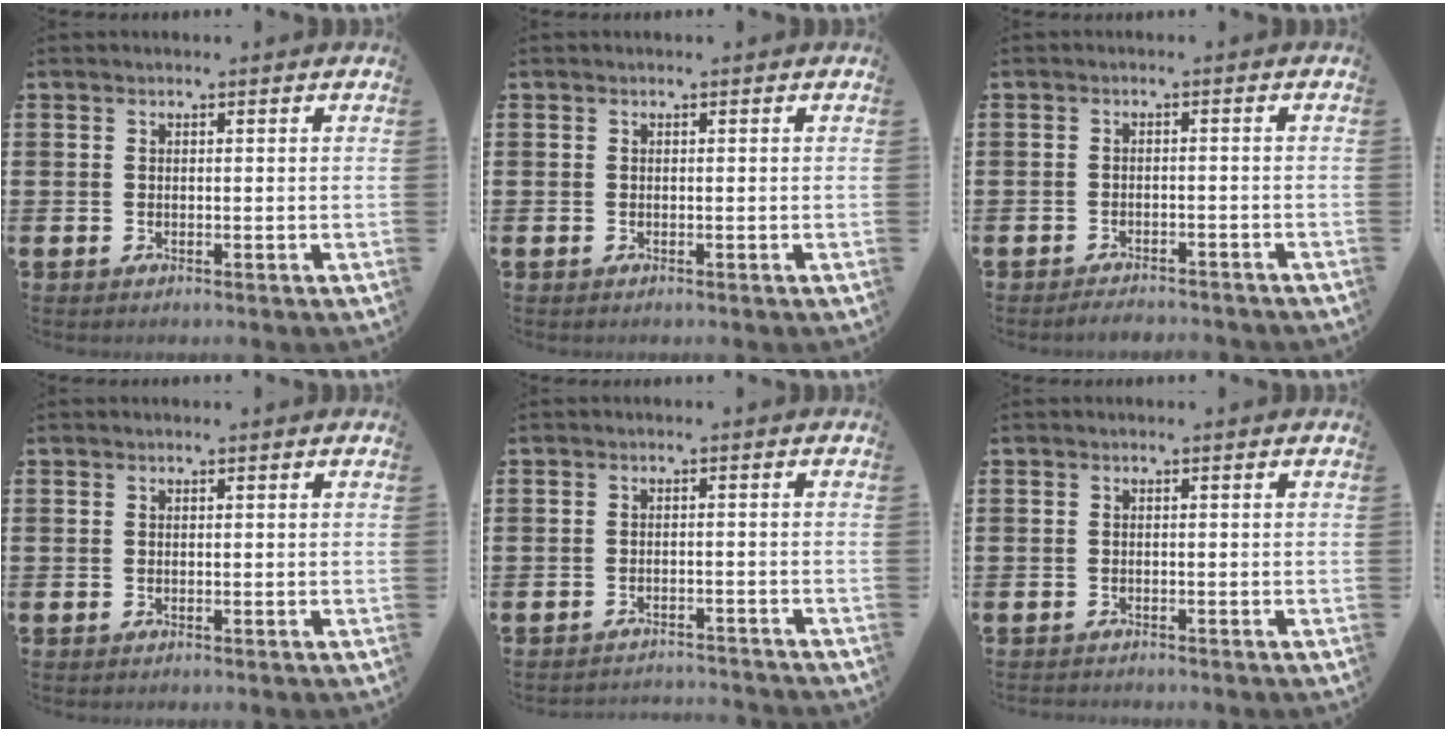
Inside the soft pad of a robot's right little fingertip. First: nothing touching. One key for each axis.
{"total": 0.0}
{"total": 1.7, "fx": -1.7, "fy": 0.0, "fz": 0.1, "tx": -0.005, "ty": 0.003, "tz": -0.034}
{"total": 0.0}
{"total": 1.8, "fx": -1.8, "fy": -0.1, "fz": -0.2, "tx": -0.001, "ty": 0.004, "tz": -0.039}
{"total": 0.5, "fx": -0.5, "fy": 0.0, "fz": -0.1, "tx": 0.000, "ty": -0.001, "tz": -0.011}